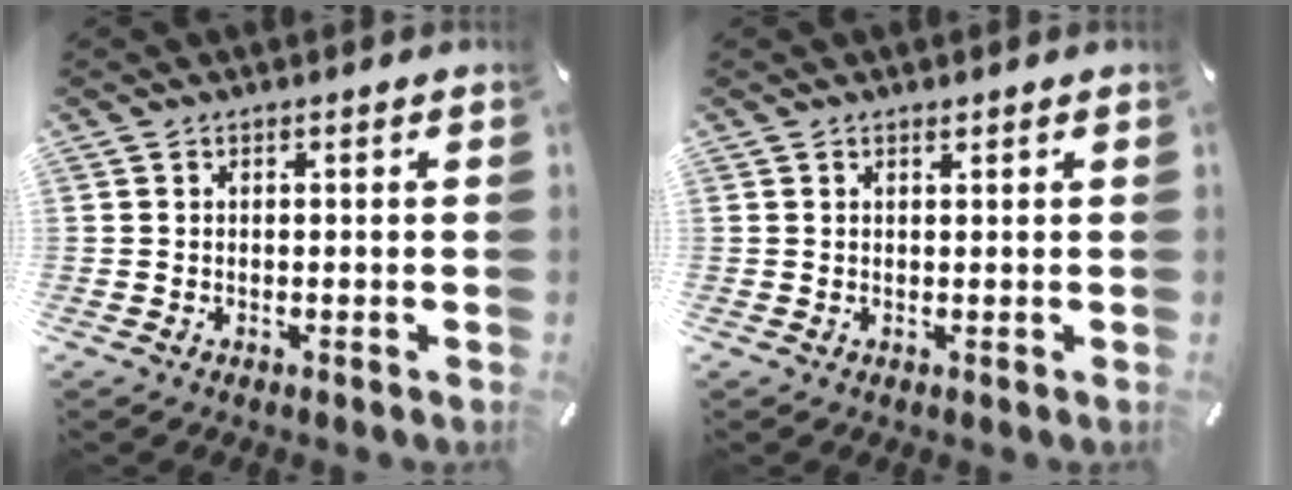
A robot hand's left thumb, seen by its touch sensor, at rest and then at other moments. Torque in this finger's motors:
{"motor_torque": [-0.21, -0.24, -0.04, 0.09, 0.03]}